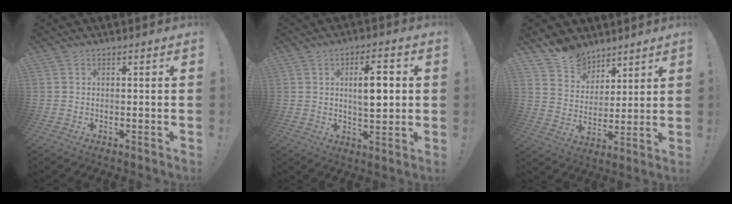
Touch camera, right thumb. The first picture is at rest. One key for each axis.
{"total": 8.9, "fx": 1.2, "fy": 3.4, "fz": 8.1, "tx": -0.120, "ty": 0.002, "tz": 0.013}
{"total": 10.0, "fx": 7.9, "fy": 6.1, "fz": 0.8, "tx": -0.023, "ty": -0.067, "tz": 0.156}